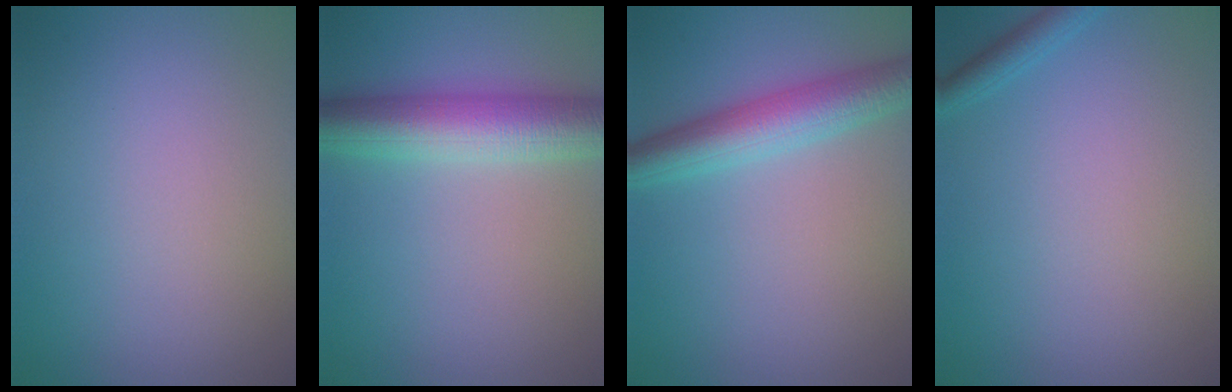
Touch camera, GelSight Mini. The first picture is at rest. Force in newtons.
{"total": 6.7, "press": 6.7, "slide": 0.2}
{"total": 5.0, "press": 5.0, "slide": 0.1}
{"total": 1.4, "press": 1.4, "slide": 0.1}